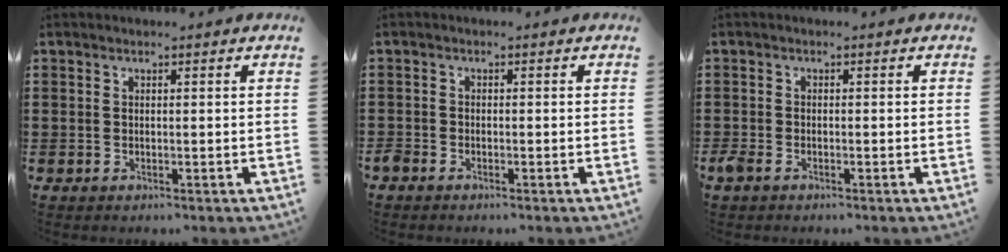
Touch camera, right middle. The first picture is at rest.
{"total": 1.1, "force": [-0.9, 0.5, 0.3], "torque": [-0.015, -0.001, -0.022]}
{"total": 1.6, "force": [-1.1, 0.9, 0.8], "torque": [-0.031, -0.005, -0.026]}